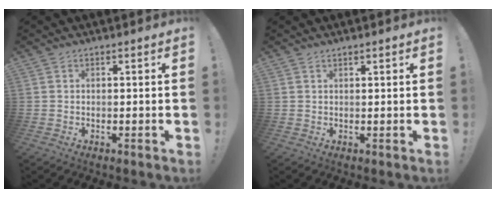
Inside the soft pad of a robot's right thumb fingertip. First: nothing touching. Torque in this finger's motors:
{"motor_torque": [0.11, -0.03, -0.04, 0.00, 0.05]}